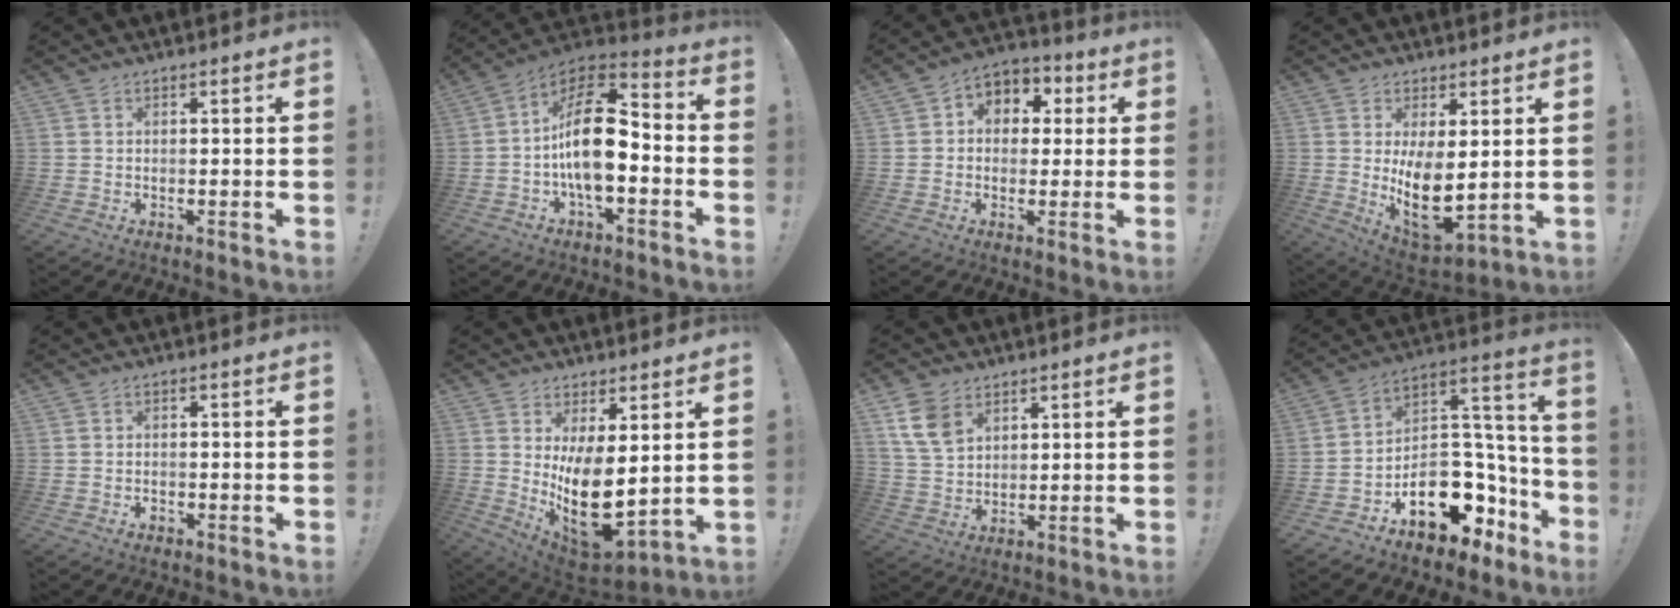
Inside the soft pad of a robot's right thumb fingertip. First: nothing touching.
{"total": 18.2, "force": [-1.5, 9.0, 15.7], "torque": [-0.273, 0.016, -0.025]}
{"total": 6.8, "force": [0.1, 6.4, 2.3], "torque": [-0.026, 0.006, 0.006]}
{"total": 13.2, "force": [1.6, 6.5, 11.4], "torque": [-0.176, -0.044, 0.040]}
{"total": 1.1, "force": [-0.9, 0.5, 0.3], "torque": [-0.009, 0.002, -0.015]}
{"total": 16.3, "force": [1.5, 8.2, 14.0], "torque": [-0.209, -0.041, 0.044]}
{"total": 9.4, "force": [5.1, 6.2, 4.9], "torque": [-0.090, -0.016, 0.101]}
{"total": 17.8, "force": [-8.0, 12.1, 10.3], "torque": [-0.119, 0.044, -0.108]}